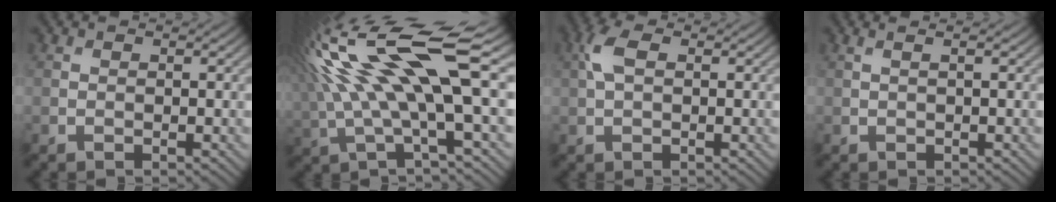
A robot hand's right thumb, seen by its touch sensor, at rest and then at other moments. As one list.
[{"total": 15.5, "force": [3.4, 3.7, 14.7], "torque": [-0.300, 0.020, 0.068]}, {"total": 3.5, "force": [0.9, 1.8, 2.8], "torque": [-0.074, 0.010, 0.013]}, {"total": 1.1, "force": [0.4, 0.2, 1.0], "torque": [-0.016, 0.006, -0.001]}]